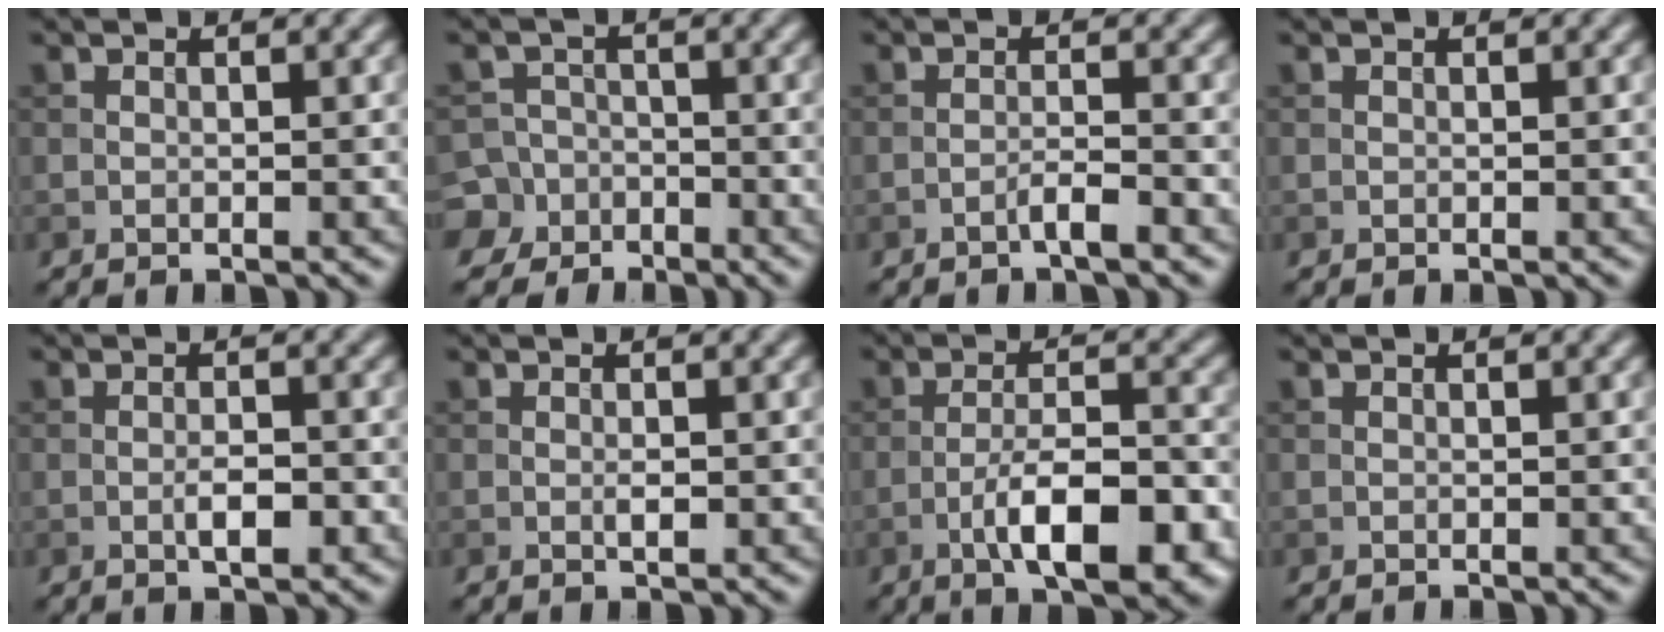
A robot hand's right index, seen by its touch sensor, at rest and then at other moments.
{"total": 7.5, "force": [-4.7, 5.8, 0.8], "torque": [-0.013, -0.017, -0.107]}
{"total": 1.8, "force": [-1.1, 0.1, 1.4], "torque": [-0.023, 0.008, -0.024]}
{"total": 0.0}
{"total": 2.4, "force": [-0.8, 0.7, 2.1], "torque": [-0.036, 0.001, -0.015]}
{"total": 0.9, "force": [-0.1, 0.3, 0.8], "torque": [-0.017, -0.002, -0.002]}
{"total": 8.1, "force": [-3.5, 2.6, 6.9], "torque": [-0.114, 0.005, -0.059]}
{"total": 0.0}